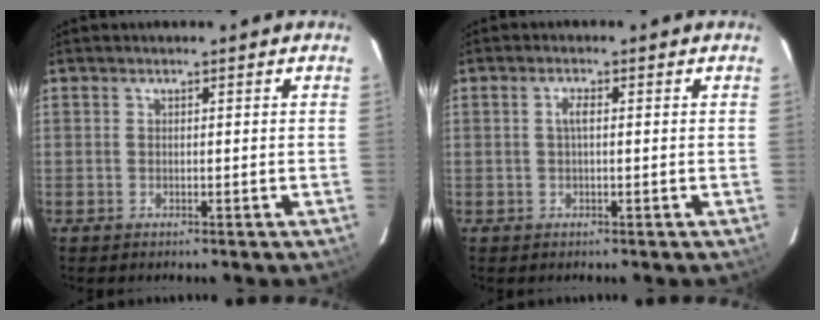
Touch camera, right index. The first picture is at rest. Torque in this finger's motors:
{"motor_torque": [0.19, 0.04, 0.12, 0.05]}